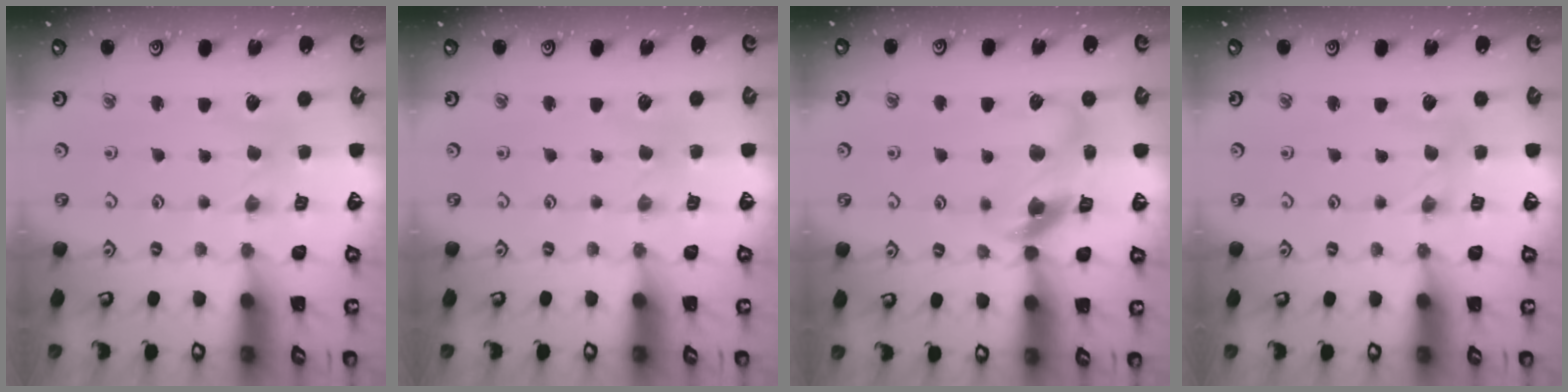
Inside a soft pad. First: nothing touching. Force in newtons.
{"total": 1.0, "press": 1.0, "slide": 0.2}
{"total": 13.0, "press": 12.9, "slide": 1.8}
{"total": 0.0}